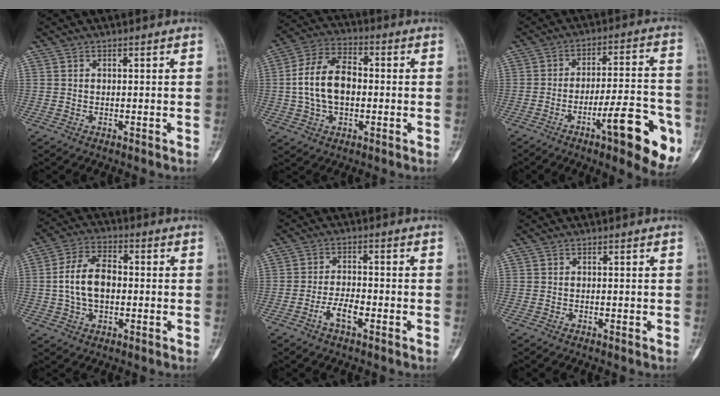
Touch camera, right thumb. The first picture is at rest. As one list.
[{"total": 12.4, "force": [-0.3, 7.9, 9.6], "torque": [-0.172, 0.026, -0.014]}, {"total": 17.7, "force": [-7.4, 4.4, 15.5], "torque": [-0.193, 0.033, -0.101]}, {"total": 10.2, "force": [-0.4, 6.4, 7.9], "torque": [-0.141, 0.022, -0.015]}, {"total": 4.6, "force": [-2.3, 1.8, 3.6], "torque": [-0.067, 0.016, -0.045]}, {"total": 0.0}]